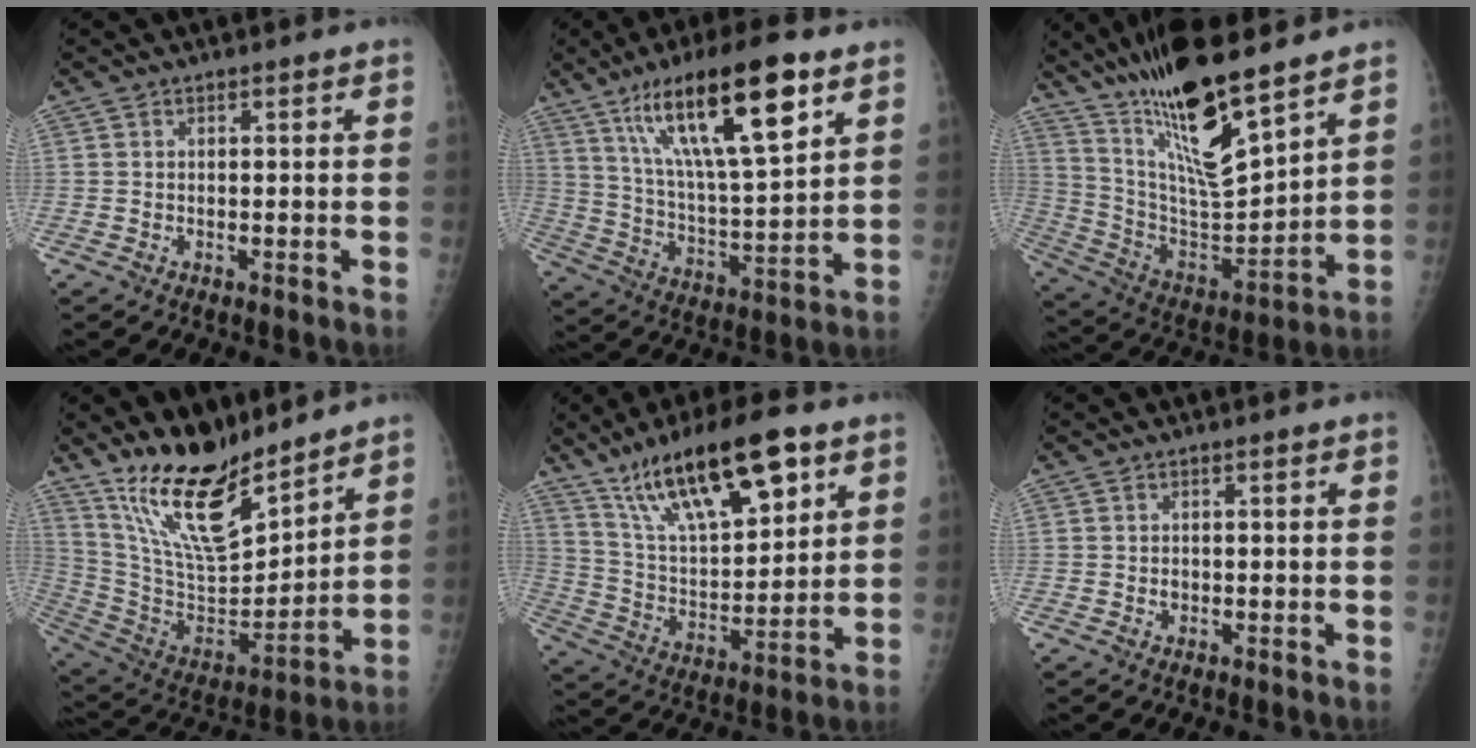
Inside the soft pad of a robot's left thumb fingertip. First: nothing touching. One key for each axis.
{"total": 21.0, "fx": 11.2, "fy": 5.1, "fz": 17.0, "tx": -0.273, "ty": -0.038, "tz": 0.201}
{"total": 21.3, "fx": 15.0, "fy": 4.2, "fz": 14.6, "tx": -0.240, "ty": -0.076, "tz": 0.281}
{"total": 19.4, "fx": 14.8, "fy": 6.3, "fz": 10.9, "tx": -0.152, "ty": -0.100, "tz": 0.283}
{"total": 20.9, "fx": 12.3, "fy": 7.3, "fz": 15.2, "tx": -0.226, "ty": -0.042, "tz": 0.225}
{"total": 1.1, "fx": -0.2, "fy": 0.9, "fz": 0.6, "tx": -0.004, "ty": 0.002, "tz": -0.001}